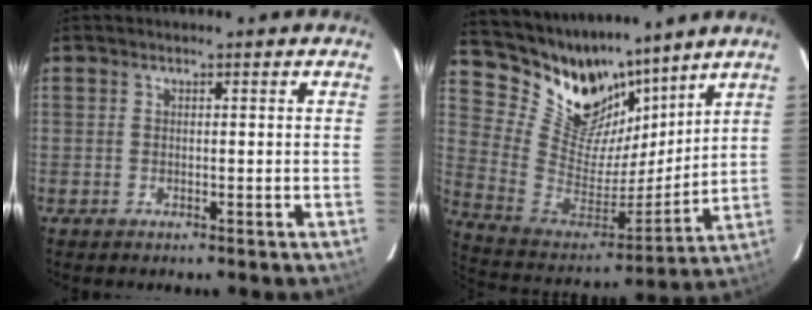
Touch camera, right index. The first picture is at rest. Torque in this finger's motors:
{"motor_torque": [-0.30, 0.78, 0.10, 0.00]}